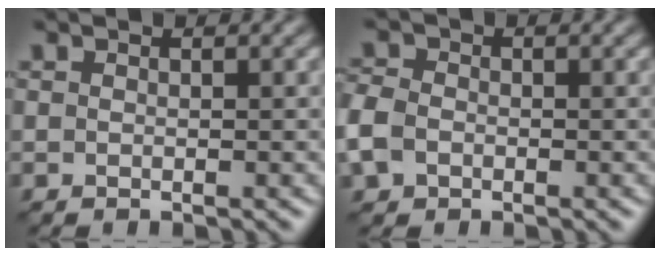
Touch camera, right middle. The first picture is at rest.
{"total": 3.5, "force": [-1.1, 2.7, 1.9], "torque": [-0.059, -0.001, -0.029]}